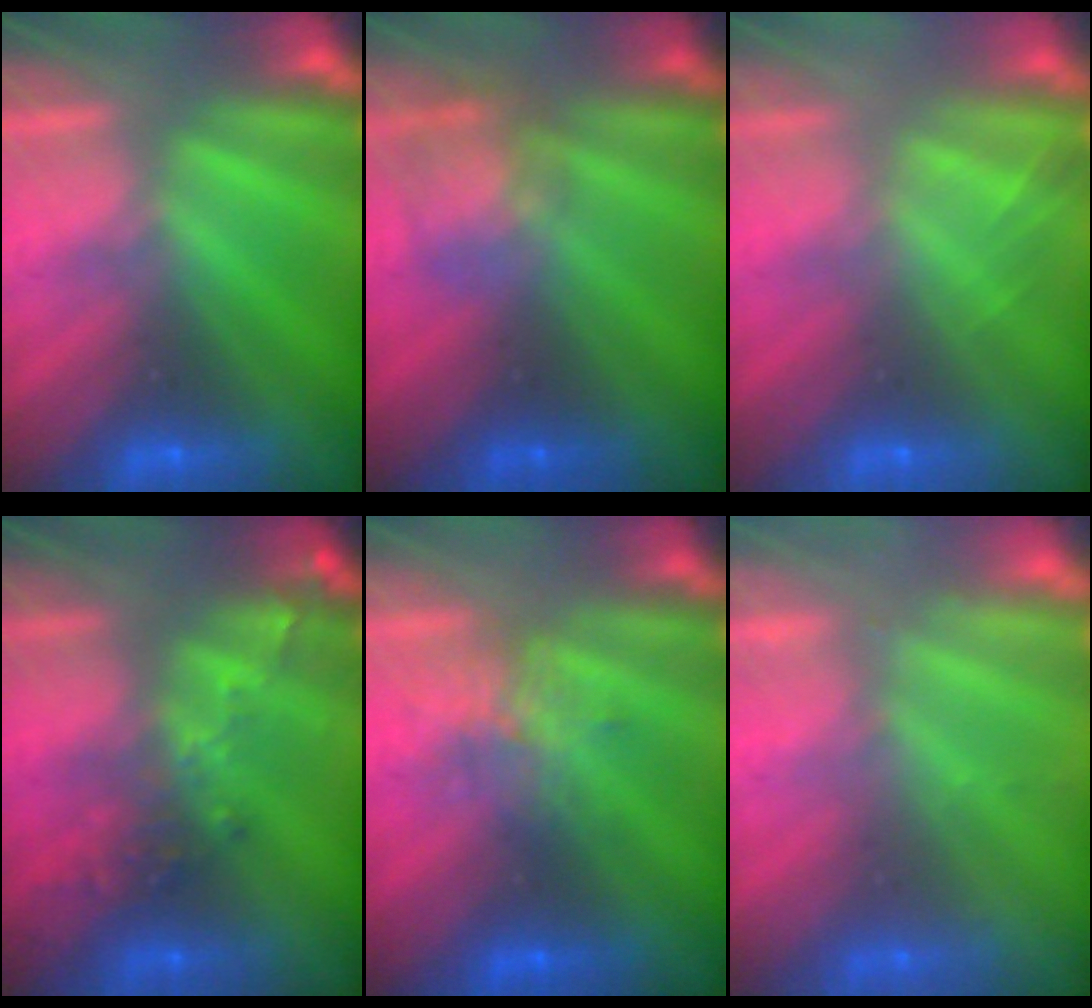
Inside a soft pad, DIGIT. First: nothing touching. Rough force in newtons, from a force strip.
{"total": 2.3}
{"total": 2.0}
{"total": 2.7}
{"total": 3.8}
{"total": 2.3}